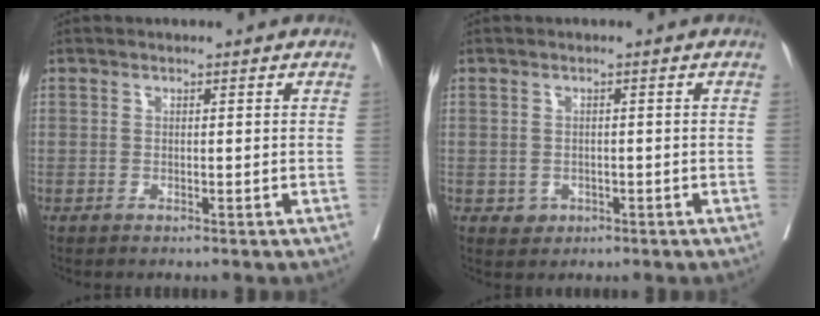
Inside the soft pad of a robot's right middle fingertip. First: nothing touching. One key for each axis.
{"total": 1.9, "fx": -0.6, "fy": 1.7, "fz": 0.5, "tx": -0.005, "ty": 0.004, "tz": -0.002}